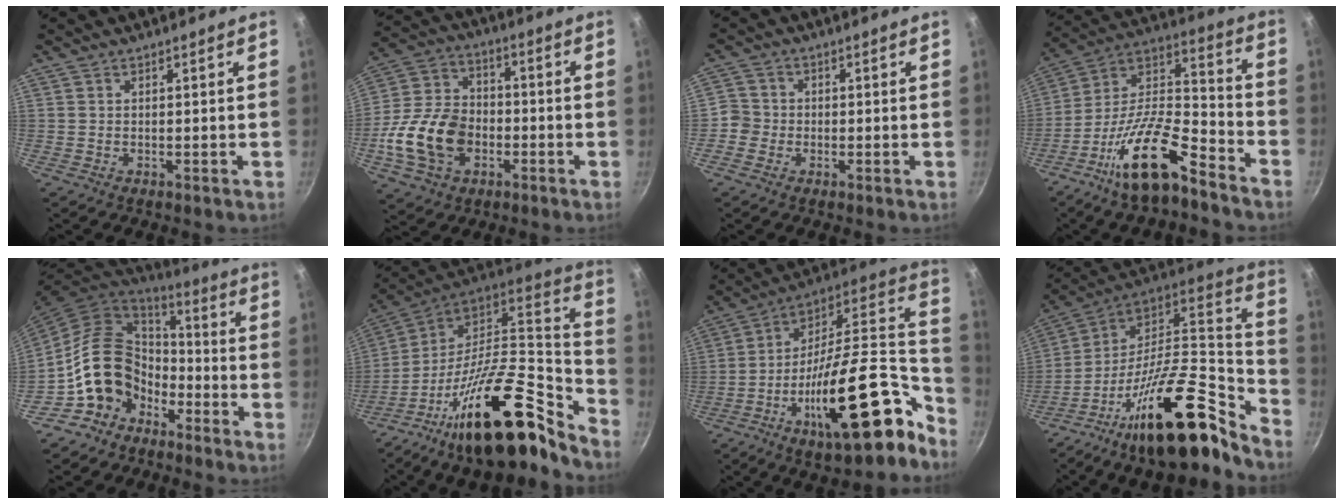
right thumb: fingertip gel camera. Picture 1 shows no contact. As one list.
[{"total": 16.9, "force": [-4.6, 12.1, 10.9], "torque": [-0.194, 0.030, -0.089]}, {"total": 3.7, "force": [-1.3, 3.4, 0.7], "torque": [0.009, 0.013, -0.035]}, {"total": 18.9, "force": [-11.8, 6.4, 13.4], "torque": [-0.221, 0.086, -0.225]}, {"total": 16.3, "force": [-7.0, 12.5, 7.9], "torque": [-0.099, 0.072, -0.134]}, {"total": 29.7, "force": [-18.1, 10.8, 20.9], "torque": [-0.246, 0.094, -0.317]}, {"total": 27.5, "force": [-11.4, 10.3, 22.9], "torque": [-0.301, 0.065, -0.192]}, {"total": 29.0, "force": [-18.4, 9.9, 20.2], "torque": [-0.235, 0.095, -0.322]}]